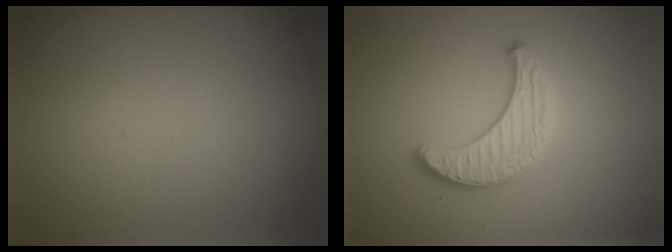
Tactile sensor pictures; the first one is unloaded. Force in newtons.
{"total": 3.3, "press": 3.1, "slide": 1.0}